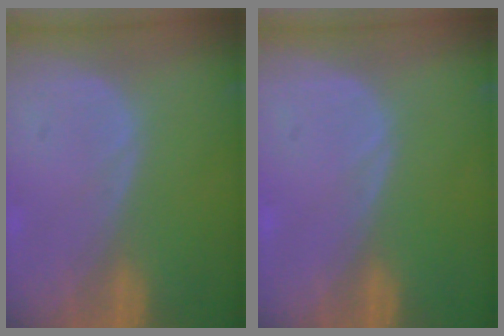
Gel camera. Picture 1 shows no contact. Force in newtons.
{"total": 0.0}